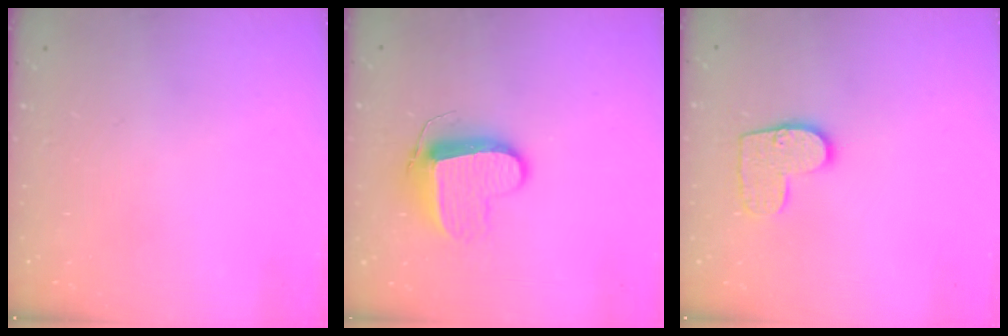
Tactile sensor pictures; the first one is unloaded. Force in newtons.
{"total": 9.4, "press": 9.4, "slide": 0.2}
{"total": 9.8, "press": 9.8, "slide": 0.4}